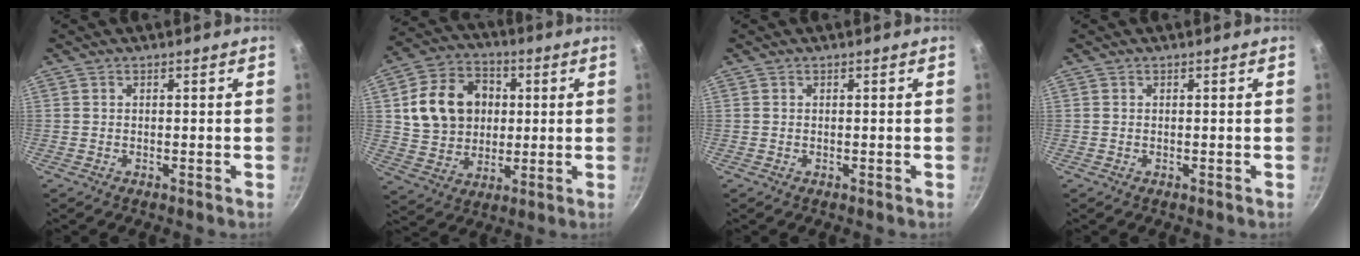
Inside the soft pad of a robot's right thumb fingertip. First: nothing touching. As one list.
[{"total": 15.9, "force": [2.5, 12.9, 9.0], "torque": [-0.132, 0.012, 0.046]}, {"total": 0.0}, {"total": 0.0}]